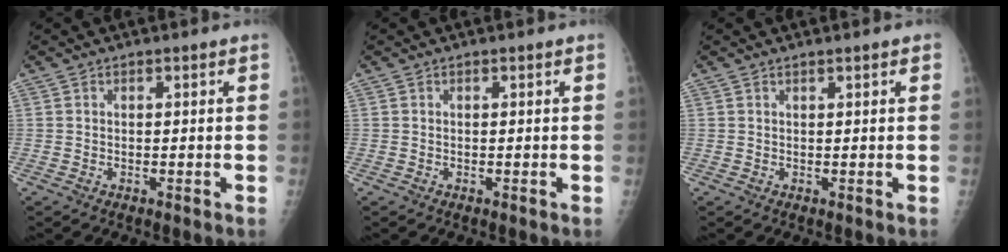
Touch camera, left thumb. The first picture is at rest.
{"total": 0.0}
{"total": 1.0, "force": [0.7, 0.1, 0.7], "torque": [-0.009, 0.000, 0.009]}